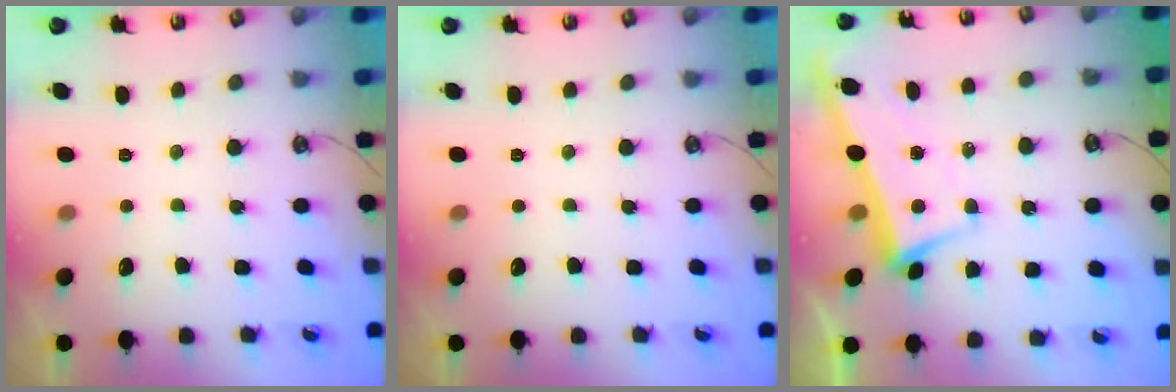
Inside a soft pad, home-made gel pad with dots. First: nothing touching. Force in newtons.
{"total": 0.0}
{"total": 1.7, "press": 1.0, "slide": 1.4}